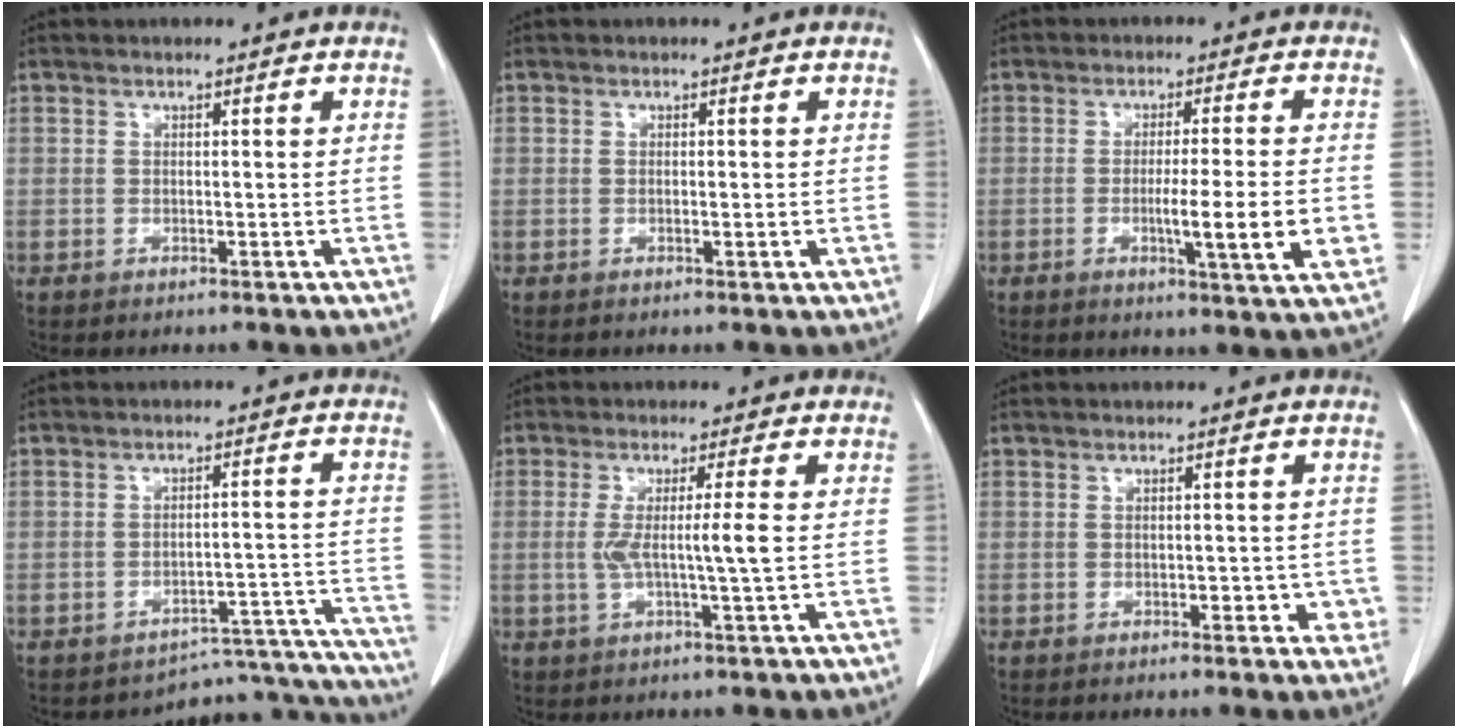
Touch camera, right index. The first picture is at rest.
{"total": 0.9, "force": [-0.1, 0.1, 0.8], "torque": [-0.016, -0.003, -0.001]}
{"total": 9.0, "force": [-1.7, -0.3, 8.9], "torque": [-0.133, -0.018, -0.030]}
{"total": 13.3, "force": [-12.9, 3.1, -0.5], "torque": [0.036, 0.061, -0.155]}
{"total": 5.2, "force": [-0.2, -0.9, 5.2], "torque": [-0.092, -0.006, -0.002]}
{"total": 2.7, "force": [-0.8, 1.7, 1.9], "torque": [-0.011, 0.007, -0.006]}